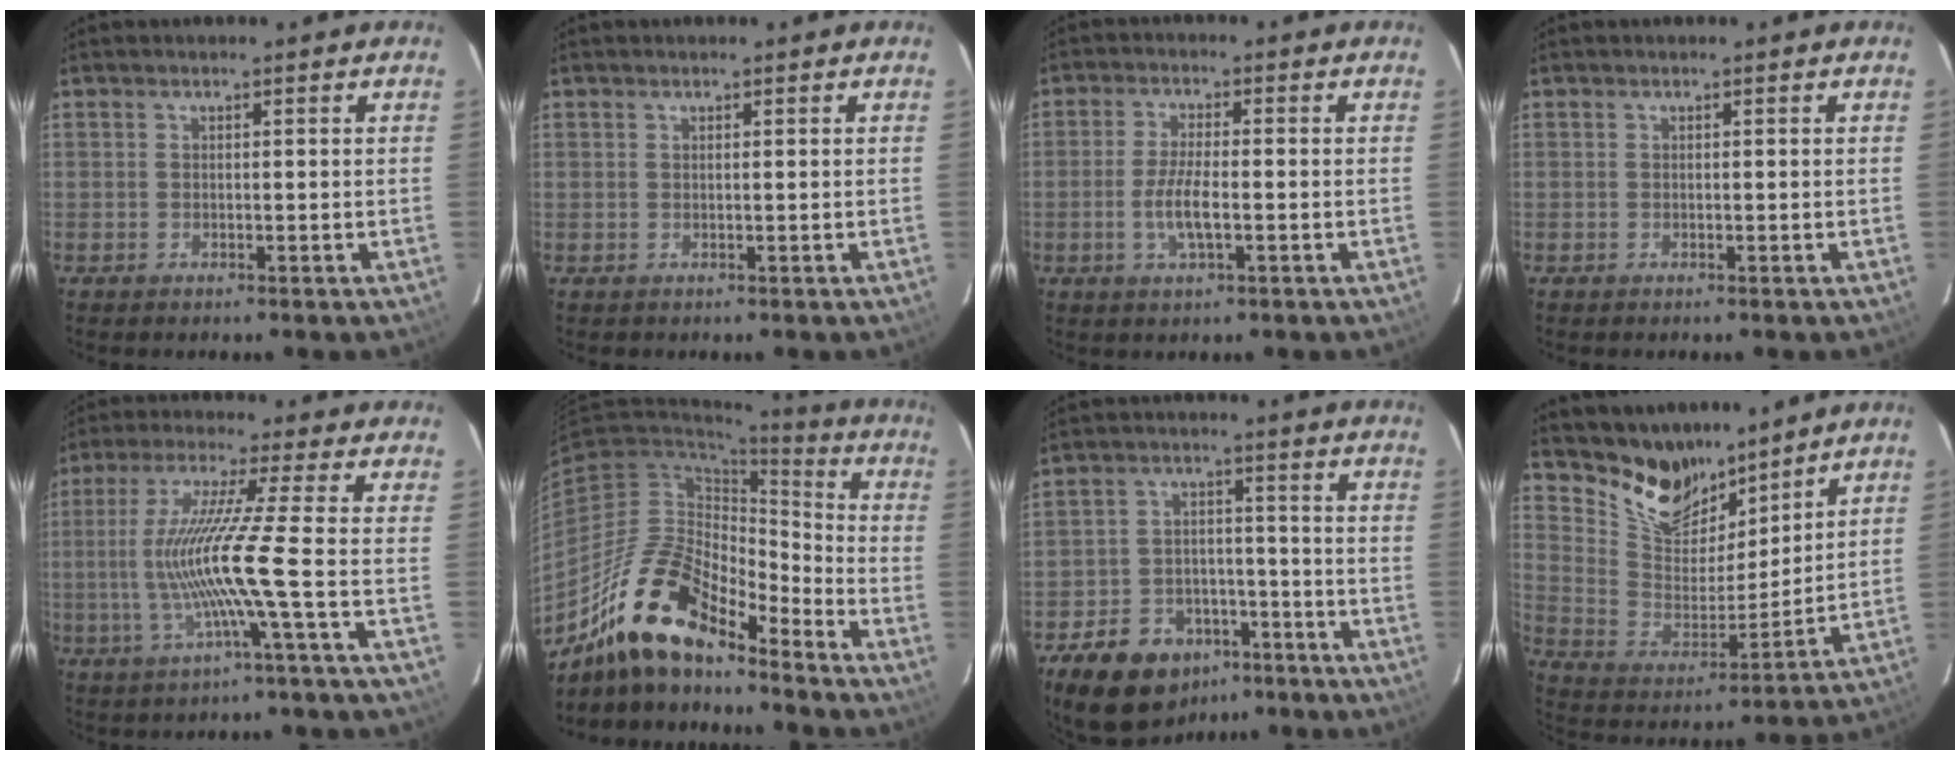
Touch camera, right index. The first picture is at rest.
{"total": 0.5, "force": [0.2, 0.5, -0.1], "torque": [0.001, 0.003, 0.003]}
{"total": 5.5, "force": [-1.5, 1.3, 5.1], "torque": [-0.104, -0.004, -0.030]}
{"total": 0.0}
{"total": 11.8, "force": [-2.6, -2.4, 11.3], "torque": [-0.216, -0.010, -0.042]}
{"total": 17.4, "force": [-13.6, 5.4, 9.4], "torque": [-0.176, 0.001, -0.260]}
{"total": 14.8, "force": [-9.6, 9.6, 5.8], "torque": [-0.145, 0.020, -0.132]}
{"total": 13.8, "force": [11.3, 6.4, 4.6], "torque": [-0.105, -0.003, 0.219]}